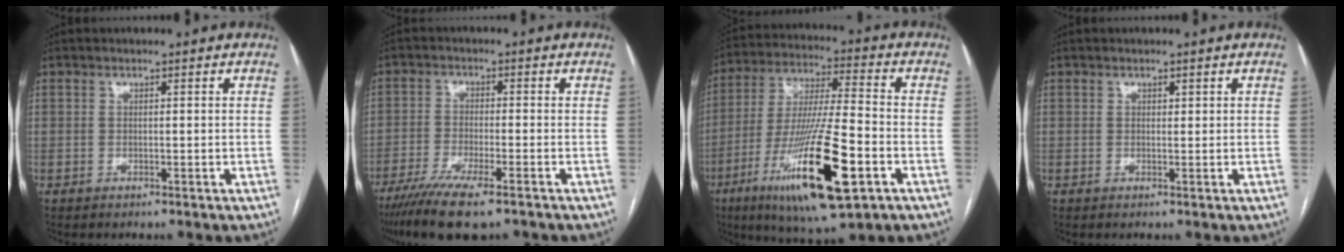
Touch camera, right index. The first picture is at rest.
{"total": 10.5, "force": [-7.7, 1.1, 7.0], "torque": [-0.116, -0.025, -0.125]}
{"total": 20.4, "force": [-8.2, 2.6, 18.5], "torque": [-0.357, -0.036, -0.140]}
{"total": 0.5, "force": [0.4, 0.2, 0.3], "torque": [-0.001, -0.002, 0.004]}